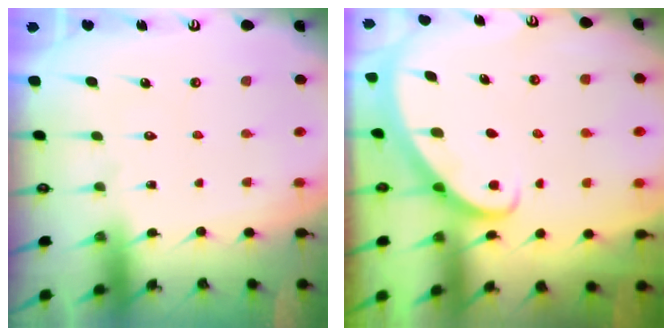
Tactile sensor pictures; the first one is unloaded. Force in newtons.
{"total": 2.8, "press": 2.8, "slide": 0.2}